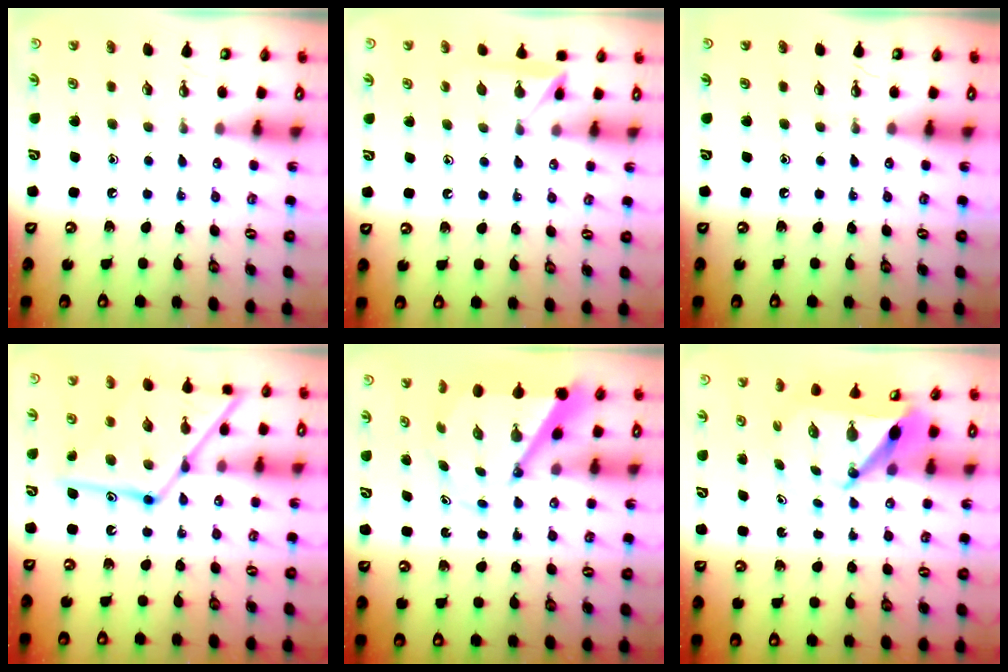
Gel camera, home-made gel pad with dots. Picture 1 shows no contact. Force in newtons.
{"total": 5.4, "press": 5.3, "slide": 0.5}
{"total": 0.0}
{"total": 17.0, "press": 16.9, "slide": 1.5}
{"total": 6.7, "press": 6.6, "slide": 0.5}
{"total": 6.7, "press": 6.7, "slide": 0.5}